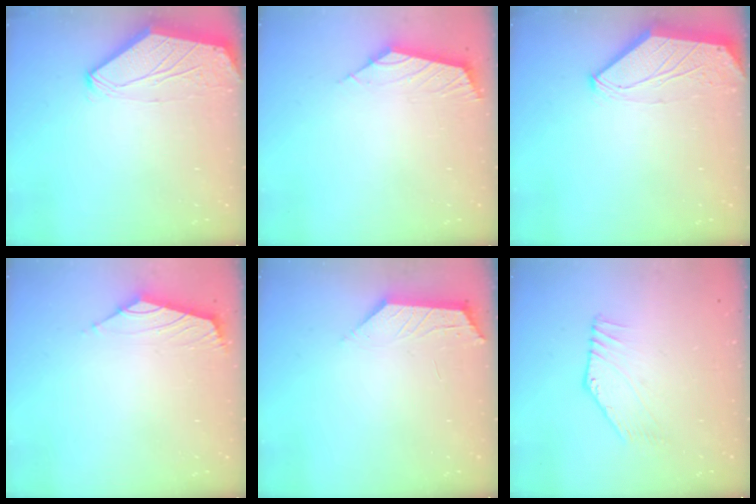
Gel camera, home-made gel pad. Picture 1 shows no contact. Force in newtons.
{"total": 3.0, "press": 2.9, "slide": 0.8}
{"total": 0.0}
{"total": 1.8, "press": 1.6, "slide": 0.7}
{"total": 1.8, "press": 1.8, "slide": 0.4}
{"total": 2.7, "press": 2.7, "slide": 0.0}